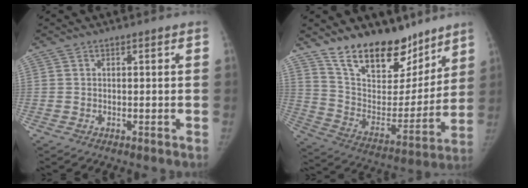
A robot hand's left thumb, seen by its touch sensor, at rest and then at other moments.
{"total": 21.6, "force": [16.1, 10.3, 10.1], "torque": [-0.119, -0.093, 0.273]}